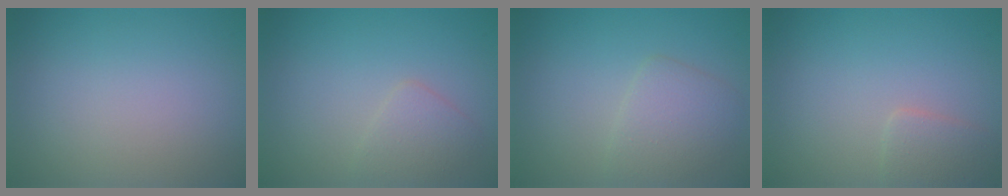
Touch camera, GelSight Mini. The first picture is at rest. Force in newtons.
{"total": 1.9, "press": 1.9, "slide": 0.2}
{"total": 2.9, "press": 2.9, "slide": 0.2}
{"total": 1.7, "press": 1.7, "slide": 0.1}